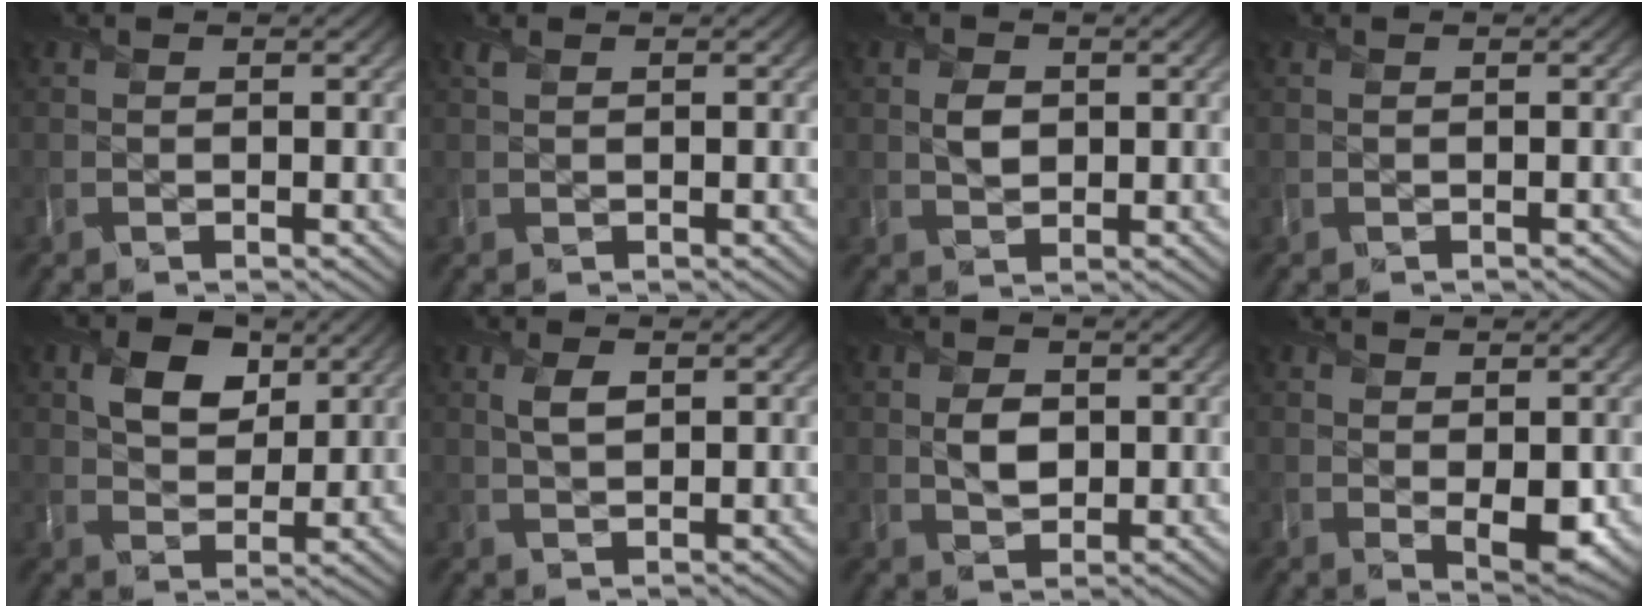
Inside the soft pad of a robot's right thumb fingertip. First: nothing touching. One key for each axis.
{"total": 0.6, "fx": 0.5, "fy": 0.3, "fz": 0.3, "tx": -0.009, "ty": 0.001, "tz": 0.011}
{"total": 2.3, "fx": 0.3, "fy": 1.8, "fz": 1.3, "tx": -0.028, "ty": -0.006, "tz": 0.009}
{"total": 0.0}
{"total": 6.1, "fx": 2.7, "fy": 4.2, "fz": 3.5, "tx": -0.065, "ty": -0.006, "tz": 0.044}
{"total": 2.4, "fx": 0.9, "fy": 1.1, "fz": 1.9, "tx": -0.044, "ty": -0.002, "tz": 0.020}
{"total": 3.1, "fx": 0.3, "fy": 2.4, "fz": 1.9, "tx": -0.043, "ty": -0.006, "tz": 0.007}
{"total": 2.8, "fx": 0.2, "fy": 1.3, "fz": 2.5, "tx": -0.043, "ty": -0.012, "tz": 0.011}